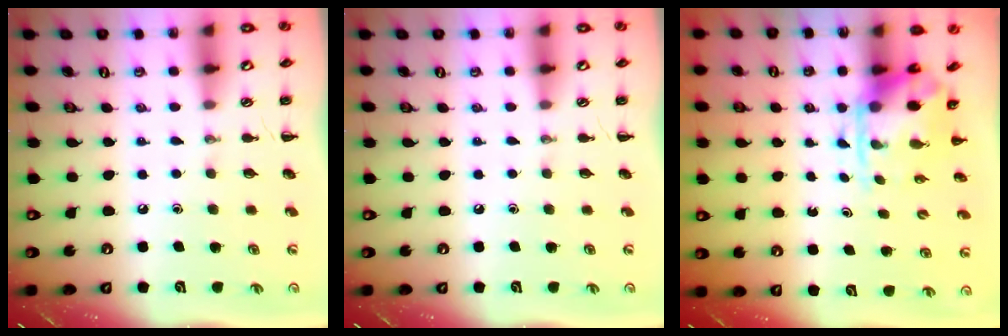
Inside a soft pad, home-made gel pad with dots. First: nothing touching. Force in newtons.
{"total": 0.0}
{"total": 3.6, "press": 3.5, "slide": 0.9}